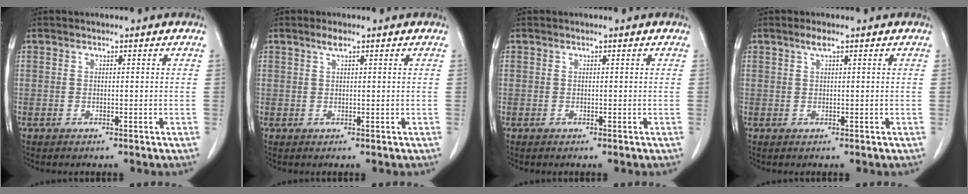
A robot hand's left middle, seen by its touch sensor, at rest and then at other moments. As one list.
[{"total": 1.3, "force": [0.8, 0.1, 1.0], "torque": [-0.019, 0.004, 0.016]}, {"total": 0.0}, {"total": 1.2, "force": [0.7, 0.0, 0.9], "torque": [-0.020, 0.005, 0.014]}]